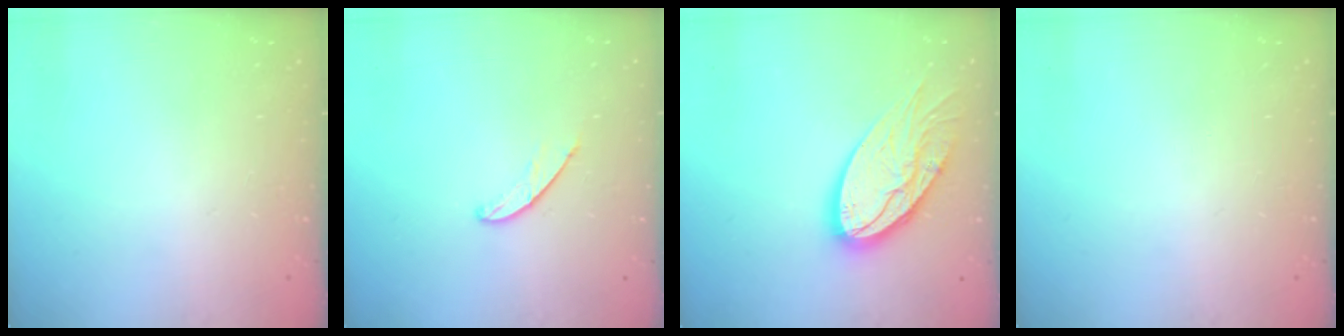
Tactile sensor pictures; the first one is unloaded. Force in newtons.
{"total": 5.0, "press": 5.0, "slide": 0.4}
{"total": 18.2, "press": 18.1, "slide": 1.7}
{"total": 0.0}